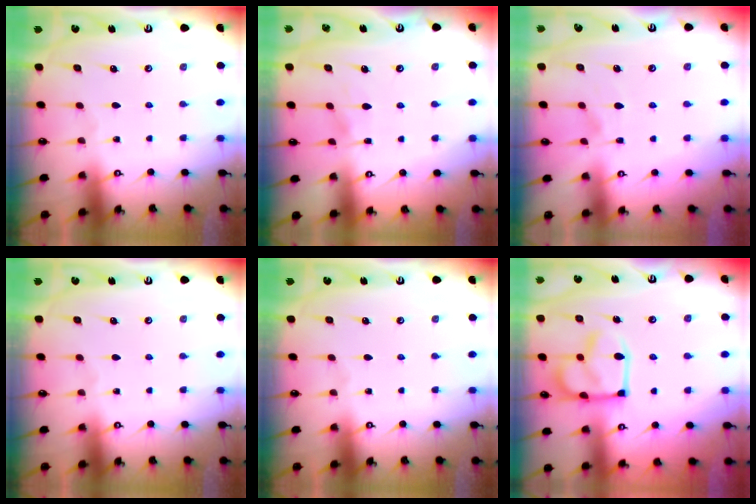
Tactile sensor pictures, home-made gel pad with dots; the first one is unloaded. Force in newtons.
{"total": 4.0, "press": 3.9, "slide": 0.4}
{"total": 2.5, "press": 2.2, "slide": 1.2}
{"total": 0.0}
{"total": 0.0}
{"total": 7.2, "press": 7.2, "slide": 0.1}